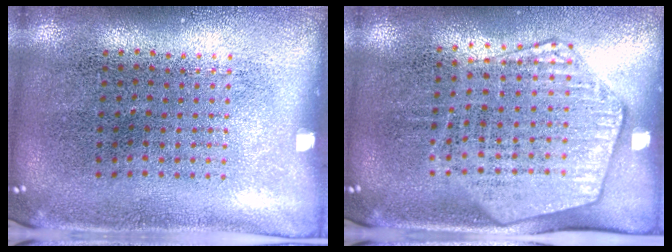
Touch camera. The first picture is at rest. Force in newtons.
{"total": 2.0, "press": 1.8, "slide": 0.9}